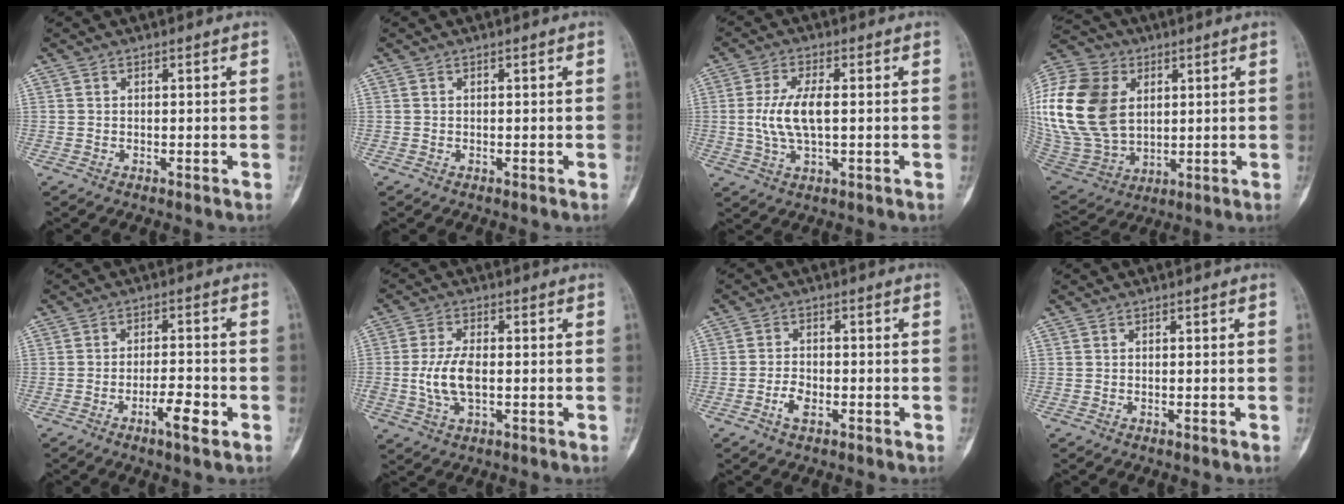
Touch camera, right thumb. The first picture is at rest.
{"total": 0.0}
{"total": 7.8, "force": [0.2, 3.1, 7.2], "torque": [-0.157, 0.003, 0.004]}
{"total": 26.4, "force": [5.5, 19.0, 17.5], "torque": [-0.387, 0.006, 0.116]}
{"total": 5.5, "force": [-2.7, 1.3, 4.7], "torque": [-0.079, 0.014, -0.044]}
{"total": 7.2, "force": [-0.6, 3.6, 6.3], "torque": [-0.137, 0.003, -0.012]}
{"total": 3.4, "force": [-1.6, 1.8, 2.3], "torque": [-0.044, 0.011, -0.032]}
{"total": 0.0}